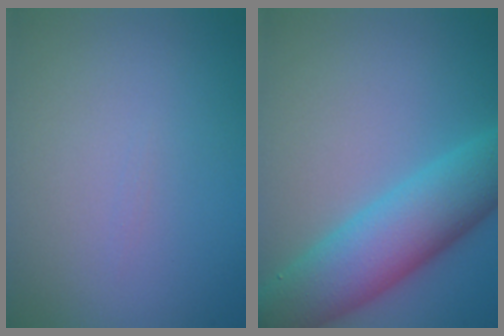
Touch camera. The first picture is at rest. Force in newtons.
{"total": 8.0, "press": 8.0, "slide": 0.1}